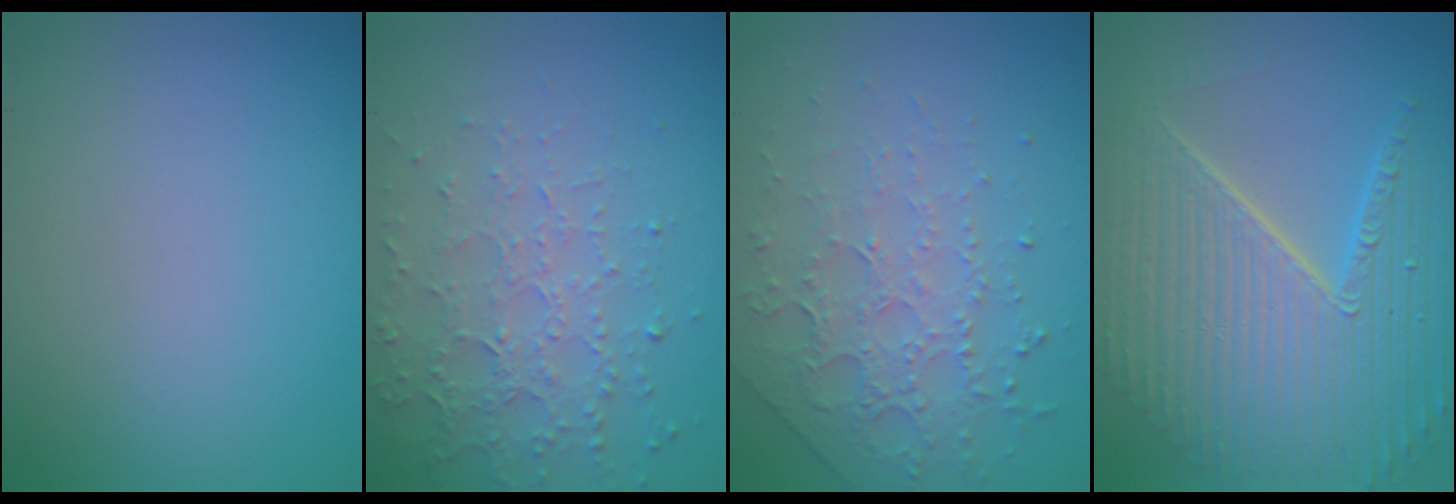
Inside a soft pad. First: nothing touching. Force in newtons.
{"total": 4.5, "press": 3.2, "slide": 3.1}
{"total": 4.5, "press": 3.1, "slide": 3.2}
{"total": 10.2, "press": 6.5, "slide": 7.9}